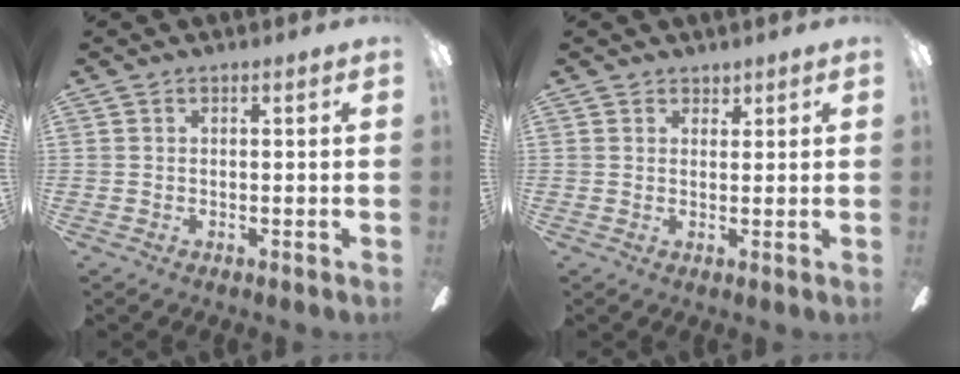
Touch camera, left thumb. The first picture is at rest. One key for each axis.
{"total": 1.6, "fx": 1.4, "fy": 0.8, "fz": 0.0, "tx": 0.007, "ty": -0.004, "tz": 0.027}